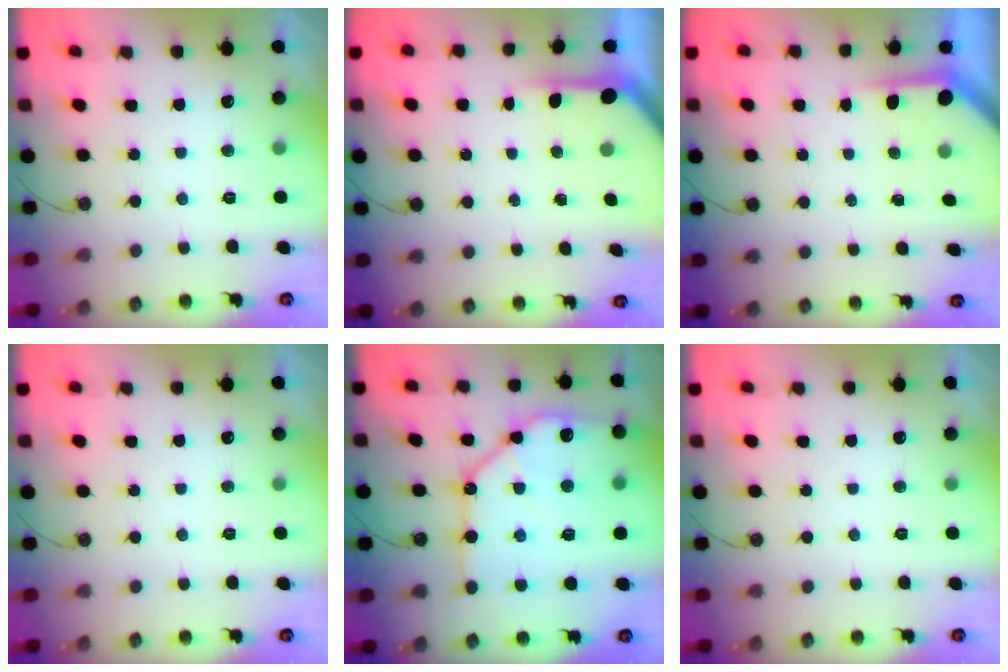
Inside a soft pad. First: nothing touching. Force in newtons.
{"total": 4.1, "press": 4.1, "slide": 0.5}
{"total": 3.9, "press": 3.8, "slide": 0.4}
{"total": 0.0}
{"total": 18.7, "press": 18.6, "slide": 2.0}
{"total": 0.0}